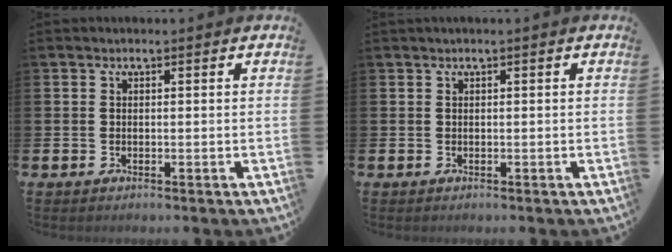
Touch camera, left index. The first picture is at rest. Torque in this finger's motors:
{"motor_torque": [0.09, -0.39, 0.47, 0.15]}